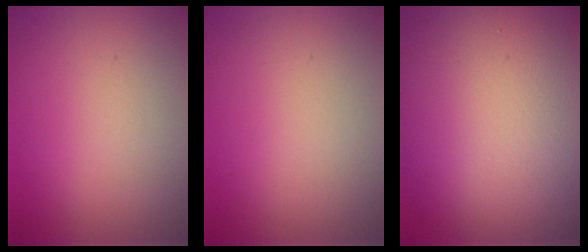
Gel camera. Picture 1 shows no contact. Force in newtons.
{"total": 0.0}
{"total": 17.9, "press": 17.9, "slide": 0.5}